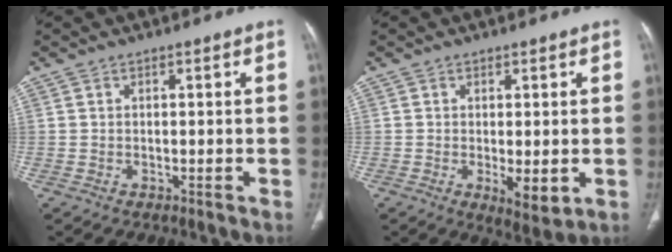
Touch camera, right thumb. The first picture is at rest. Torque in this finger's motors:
{"motor_torque": [0.33, 1.30, 0.17, -0.32, 0.21]}